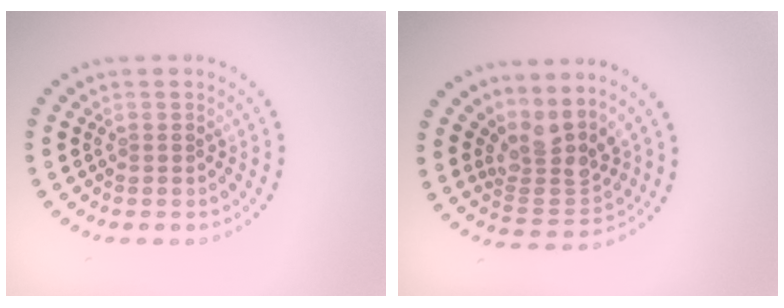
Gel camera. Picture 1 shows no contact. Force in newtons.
{"total": 3.6, "press": 2.4, "slide": 2.6}